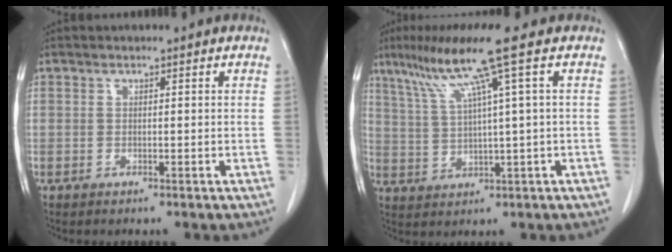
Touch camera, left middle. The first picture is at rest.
{"total": 9.0, "force": [4.9, -2.0, 7.3], "torque": [-0.136, 0.018, 0.090]}